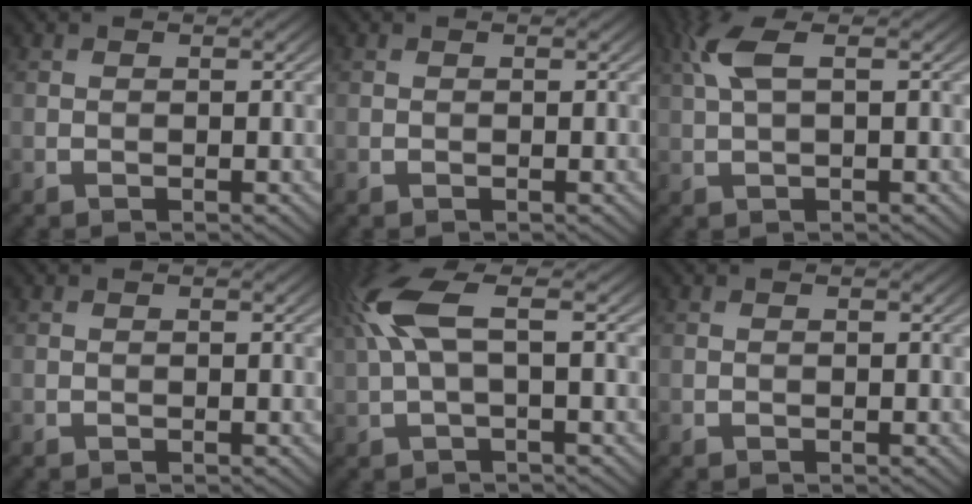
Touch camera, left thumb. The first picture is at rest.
{"total": 0.0}
{"total": 4.2, "force": [1.4, 1.2, 3.8], "torque": [-0.098, 0.011, 0.025]}
{"total": 0.0}
{"total": 7.6, "force": [2.0, 2.2, 7.0], "torque": [-0.177, 0.024, 0.033]}
{"total": 0.0}